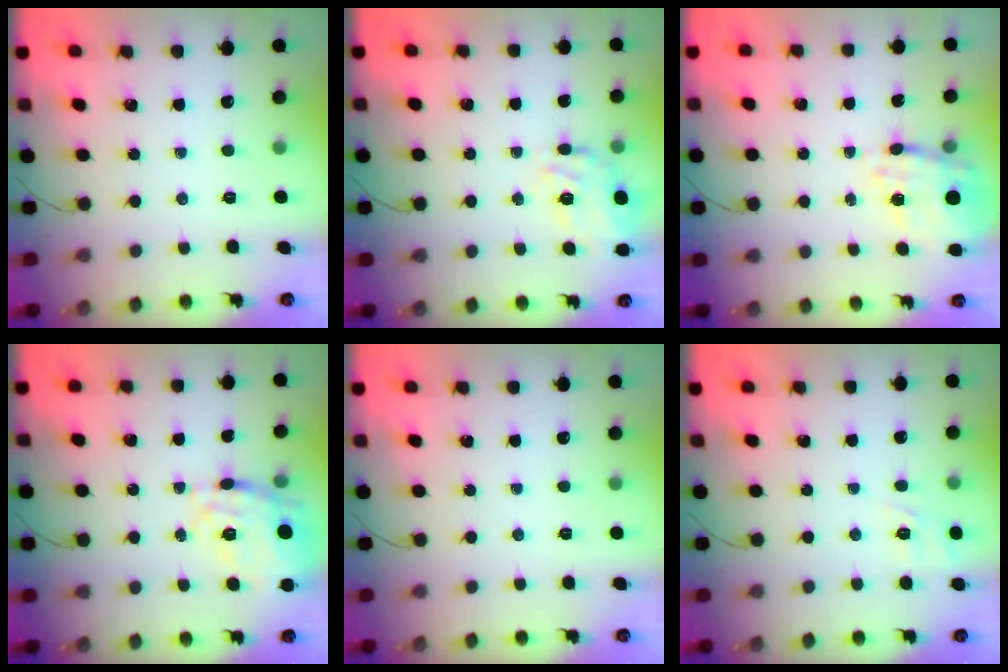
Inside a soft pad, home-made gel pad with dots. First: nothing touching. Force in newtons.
{"total": 11.0, "press": 10.7, "slide": 2.8}
{"total": 15.8, "press": 15.5, "slide": 3.2}
{"total": 16.3, "press": 16.2, "slide": 1.4}
{"total": 0.0}
{"total": 2.4, "press": 1.8, "slide": 1.5}